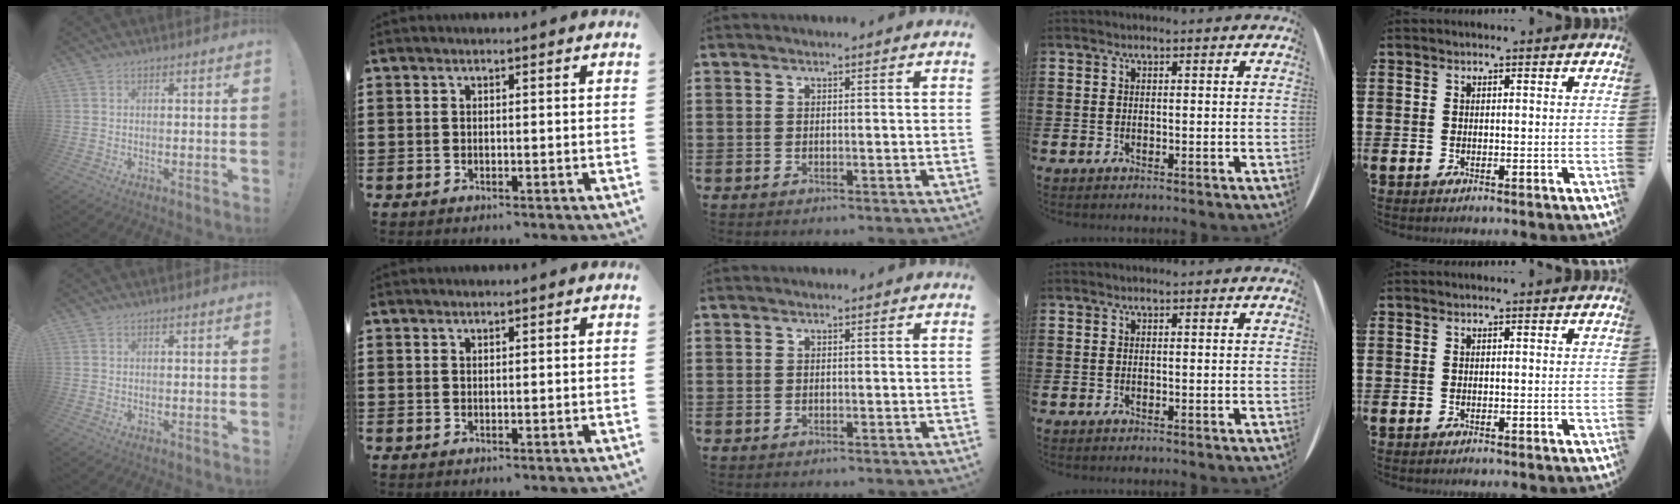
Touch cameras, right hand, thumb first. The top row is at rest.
{"index": {"total": 0.5, "force": [0.4, 0.2, 0.1], "torque": [-0.003, 0.002, 0.009]}}